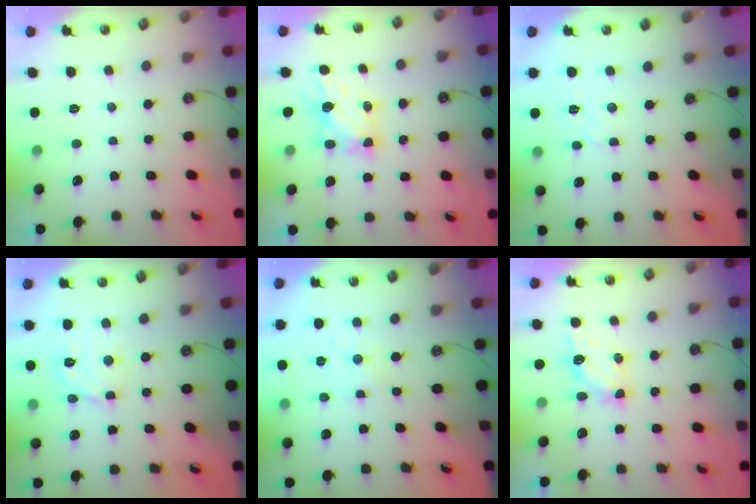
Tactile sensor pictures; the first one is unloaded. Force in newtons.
{"total": 6.4, "press": 6.4, "slide": 0.7}
{"total": 2.8, "press": 2.7, "slide": 0.5}
{"total": 10.0, "press": 10.0, "slide": 1.1}
{"total": 0.0}
{"total": 5.0, "press": 5.0, "slide": 0.2}